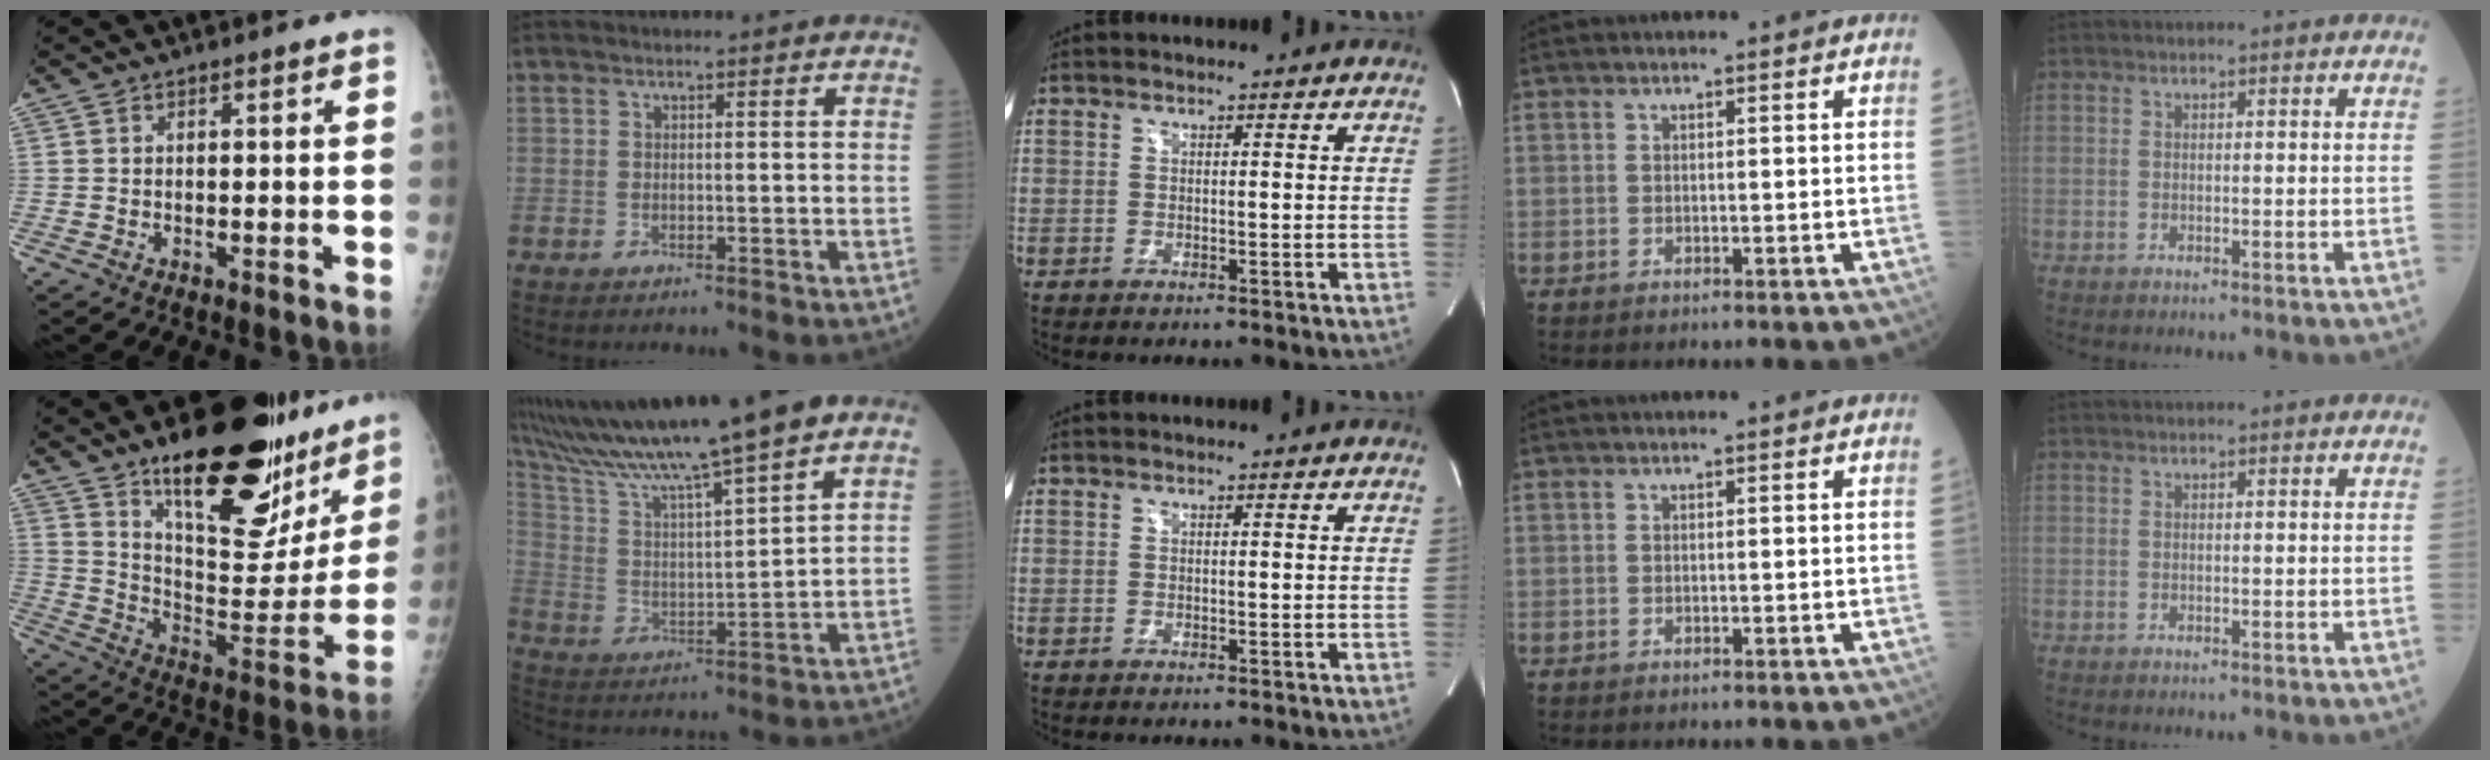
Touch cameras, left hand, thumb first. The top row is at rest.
{"thumb": {"total": 29.4, "force": [19.9, 10.7, 18.7], "torque": [-0.229, -0.099, 0.303]}, "index": {"total": 17.7, "force": [14.7, -1.1, 9.9], "torque": [-0.182, 0.008, 0.258]}}